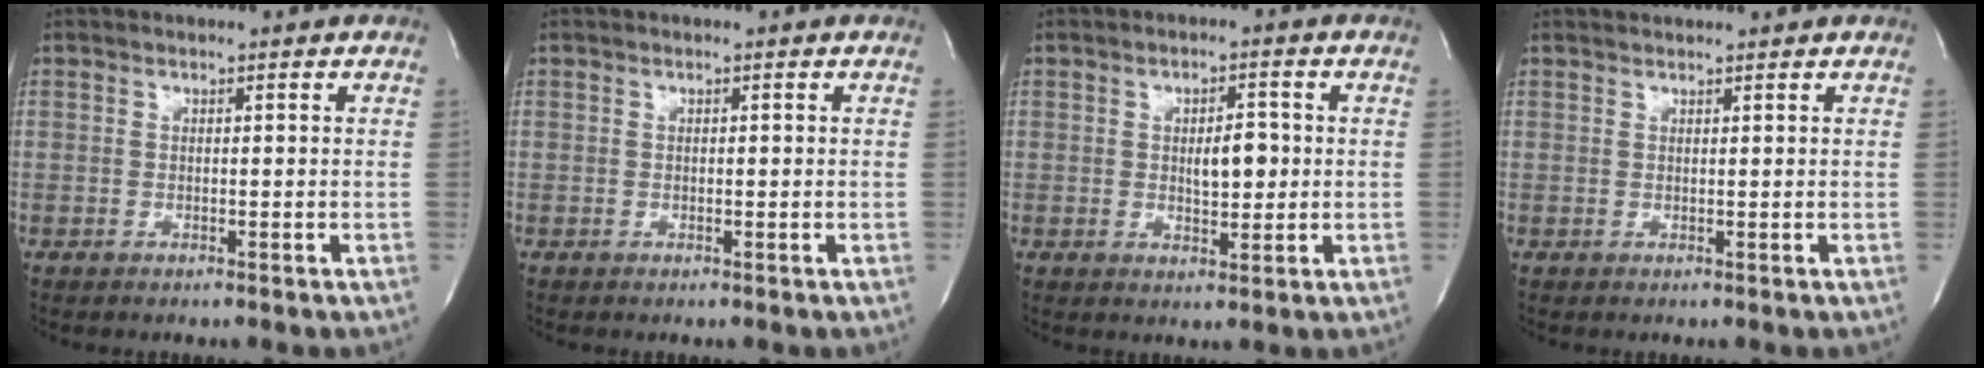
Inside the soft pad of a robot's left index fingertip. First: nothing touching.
{"total": 0.0}
{"total": 4.5, "force": [0.2, 1.8, 4.1], "torque": [-0.064, 0.002, 0.006]}
{"total": 2.3, "force": [2.2, 0.0, 0.8], "torque": [-0.015, 0.024, 0.030]}